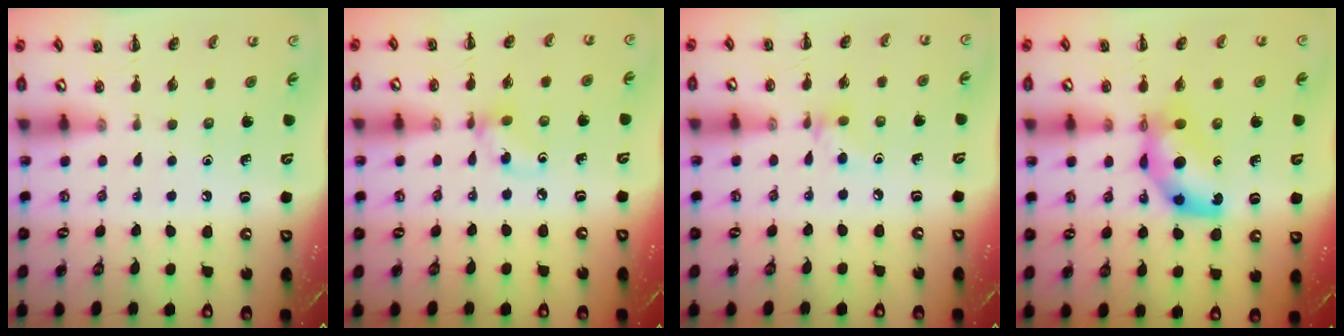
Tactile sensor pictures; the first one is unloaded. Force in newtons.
{"total": 4.2, "press": 4.2, "slide": 0.5}
{"total": 5.1, "press": 4.7, "slide": 1.8}
{"total": 7.7, "press": 7.5, "slide": 1.4}